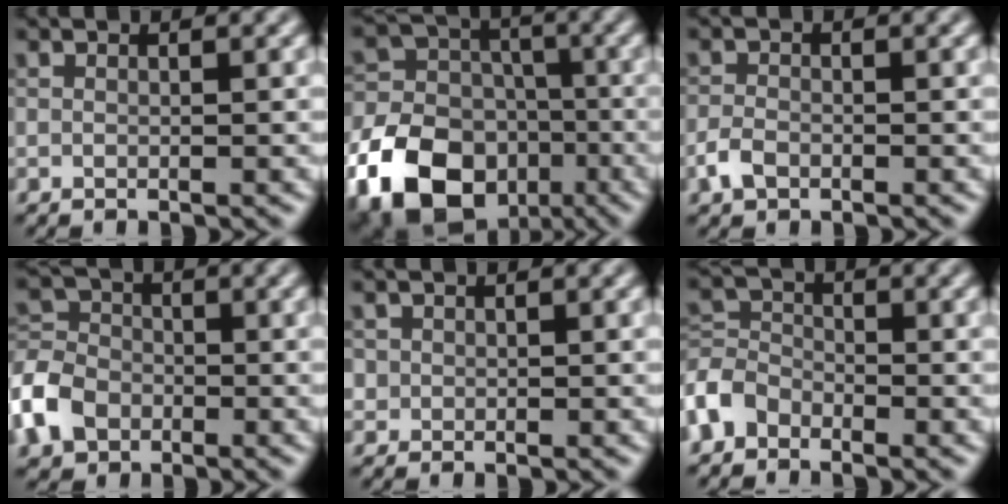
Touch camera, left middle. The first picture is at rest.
{"total": 14.9, "force": [-7.1, 11.1, 6.8], "torque": [-0.141, -0.037, -0.143]}
{"total": 1.8, "force": [-1.1, 1.1, 0.9], "torque": [-0.018, 0.002, -0.025]}
{"total": 5.8, "force": [-2.8, 4.4, 2.5], "torque": [-0.060, 0.005, -0.074]}
{"total": 1.0, "force": [0.0, 1.0, 0.0], "torque": [0.011, -0.002, 0.000]}
{"total": 3.3, "force": [-2.1, 2.3, 1.2], "torque": [-0.029, 0.007, -0.057]}